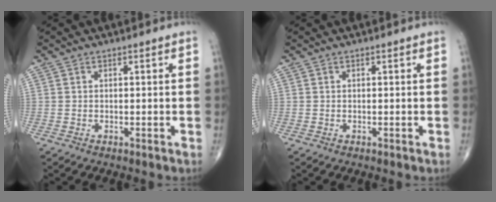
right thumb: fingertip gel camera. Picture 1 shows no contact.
{"total": 0.0}